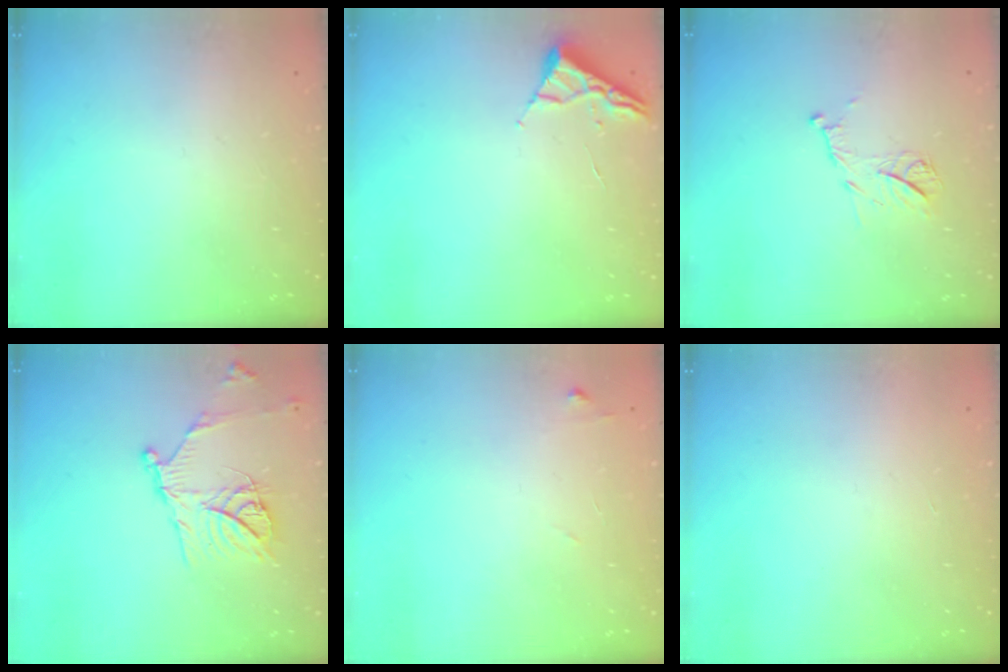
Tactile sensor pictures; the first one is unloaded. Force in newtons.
{"total": 2.6, "press": 2.6, "slide": 0.3}
{"total": 10.1, "press": 10.1, "slide": 0.5}
{"total": 15.6, "press": 15.5, "slide": 1.4}
{"total": 7.4, "press": 7.4, "slide": 0.4}
{"total": 1.5, "press": 1.5, "slide": 0.1}